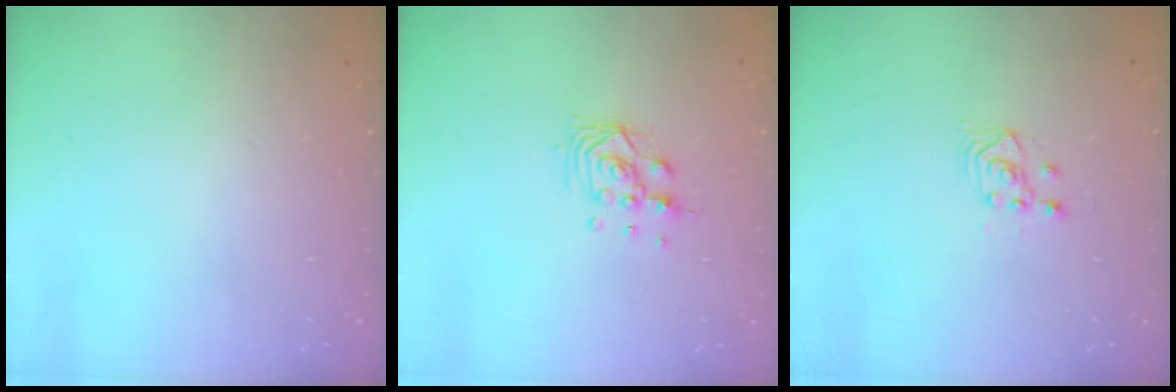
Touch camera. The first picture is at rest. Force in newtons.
{"total": 7.9, "press": 7.8, "slide": 0.6}
{"total": 2.7, "press": 2.7, "slide": 0.3}